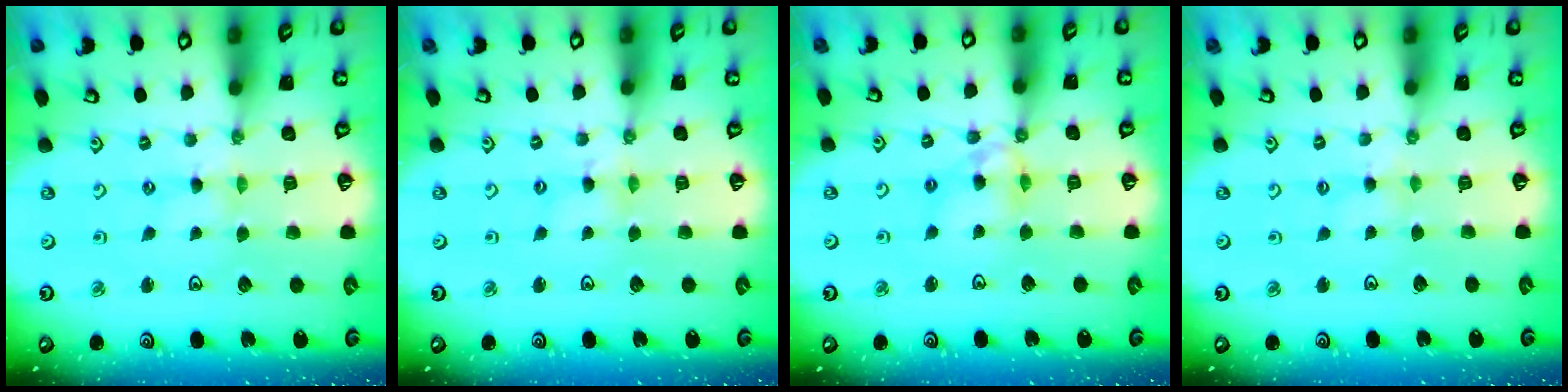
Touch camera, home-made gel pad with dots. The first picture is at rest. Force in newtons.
{"total": 1.8, "press": 1.8, "slide": 0.2}
{"total": 8.8, "press": 8.8, "slide": 0.8}
{"total": 2.0, "press": 1.9, "slide": 0.3}